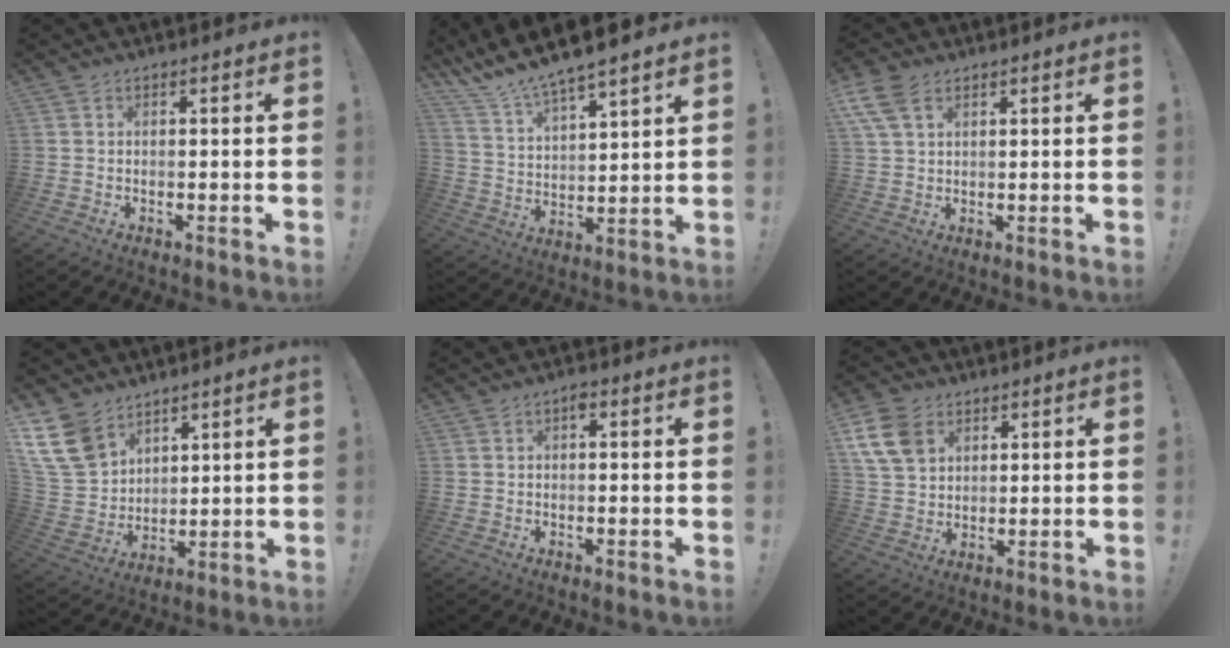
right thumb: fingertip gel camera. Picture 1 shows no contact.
{"total": 10.3, "force": [9.5, 1.5, 3.7], "torque": [-0.094, -0.077, 0.168]}
{"total": 7.6, "force": [4.0, 4.3, 4.8], "torque": [-0.099, 0.000, 0.079]}
{"total": 14.9, "force": [9.4, 9.7, 6.3], "torque": [-0.129, -0.055, 0.185]}
{"total": 1.4, "force": [-0.1, 0.9, 1.1], "torque": [-0.019, 0.005, -0.004]}
{"total": 12.2, "force": [5.6, 8.9, 6.1], "torque": [-0.112, -0.019, 0.113]}